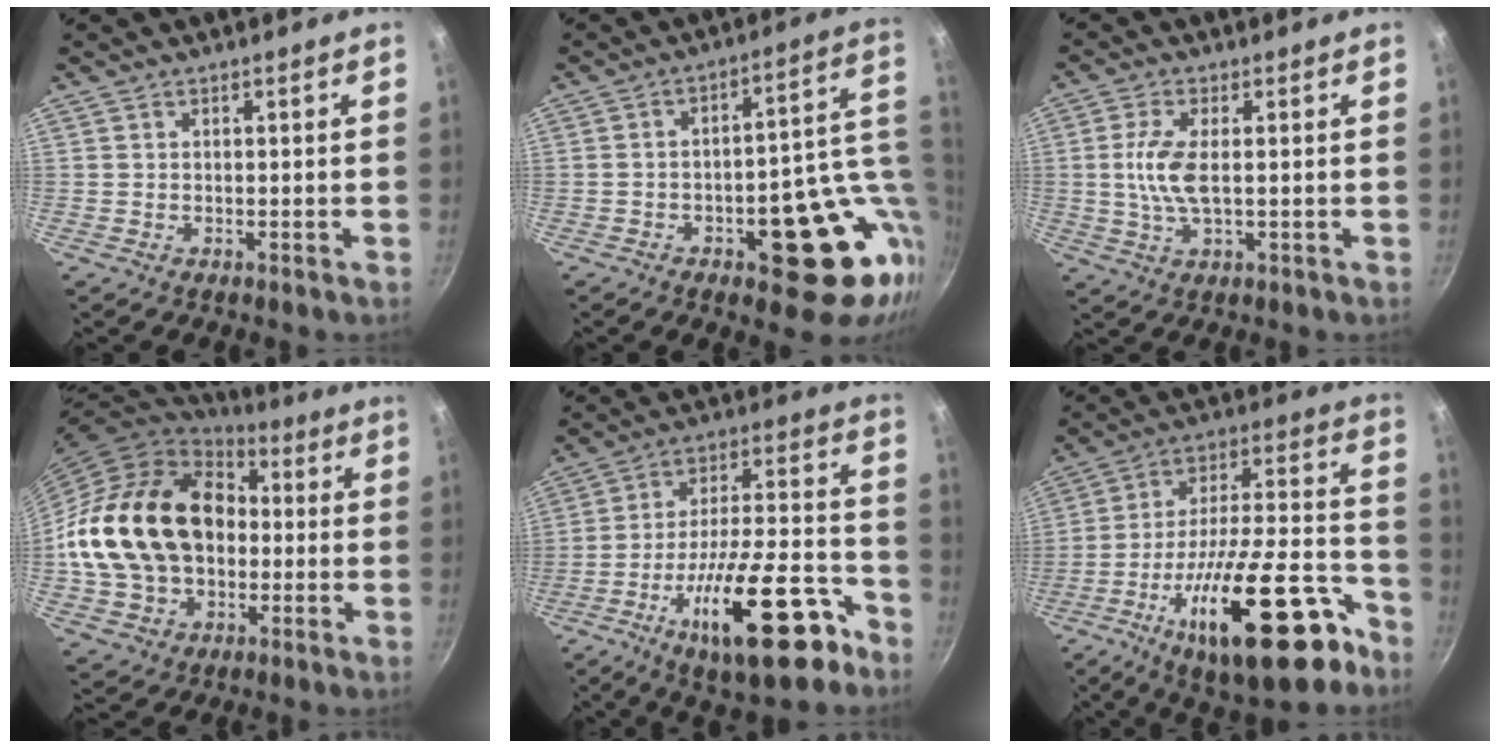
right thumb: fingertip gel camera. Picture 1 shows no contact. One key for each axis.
{"total": 21.7, "fx": -5.2, "fy": 9.8, "fz": 18.6, "tx": -0.172, "ty": 0.020, "tz": -0.059}
{"total": 6.9, "fx": 0.4, "fy": 2.7, "fz": 6.3, "tx": -0.142, "ty": 0.001, "tz": 0.005}
{"total": 23.6, "fx": -0.2, "fy": 17.8, "fz": 15.6, "tx": -0.263, "ty": 0.045, "tz": 0.003}
{"total": 22.5, "fx": -11.9, "fy": 7.7, "fz": 17.5, "tx": -0.241, "ty": 0.067, "tz": -0.185}
{"total": 28.3, "fx": -14.5, "fy": 10.3, "fz": 22.0, "tx": -0.299, "ty": 0.075, "tz": -0.228}